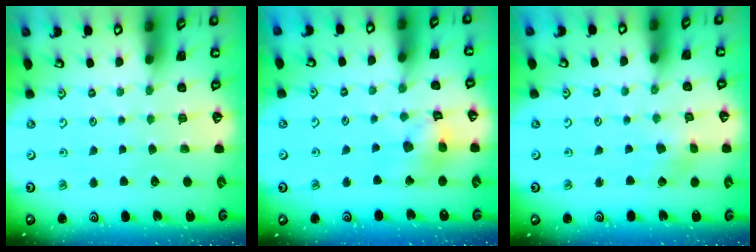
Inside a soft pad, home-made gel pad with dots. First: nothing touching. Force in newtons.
{"total": 11.3, "press": 11.2, "slide": 1.4}
{"total": 2.9, "press": 2.9, "slide": 0.2}